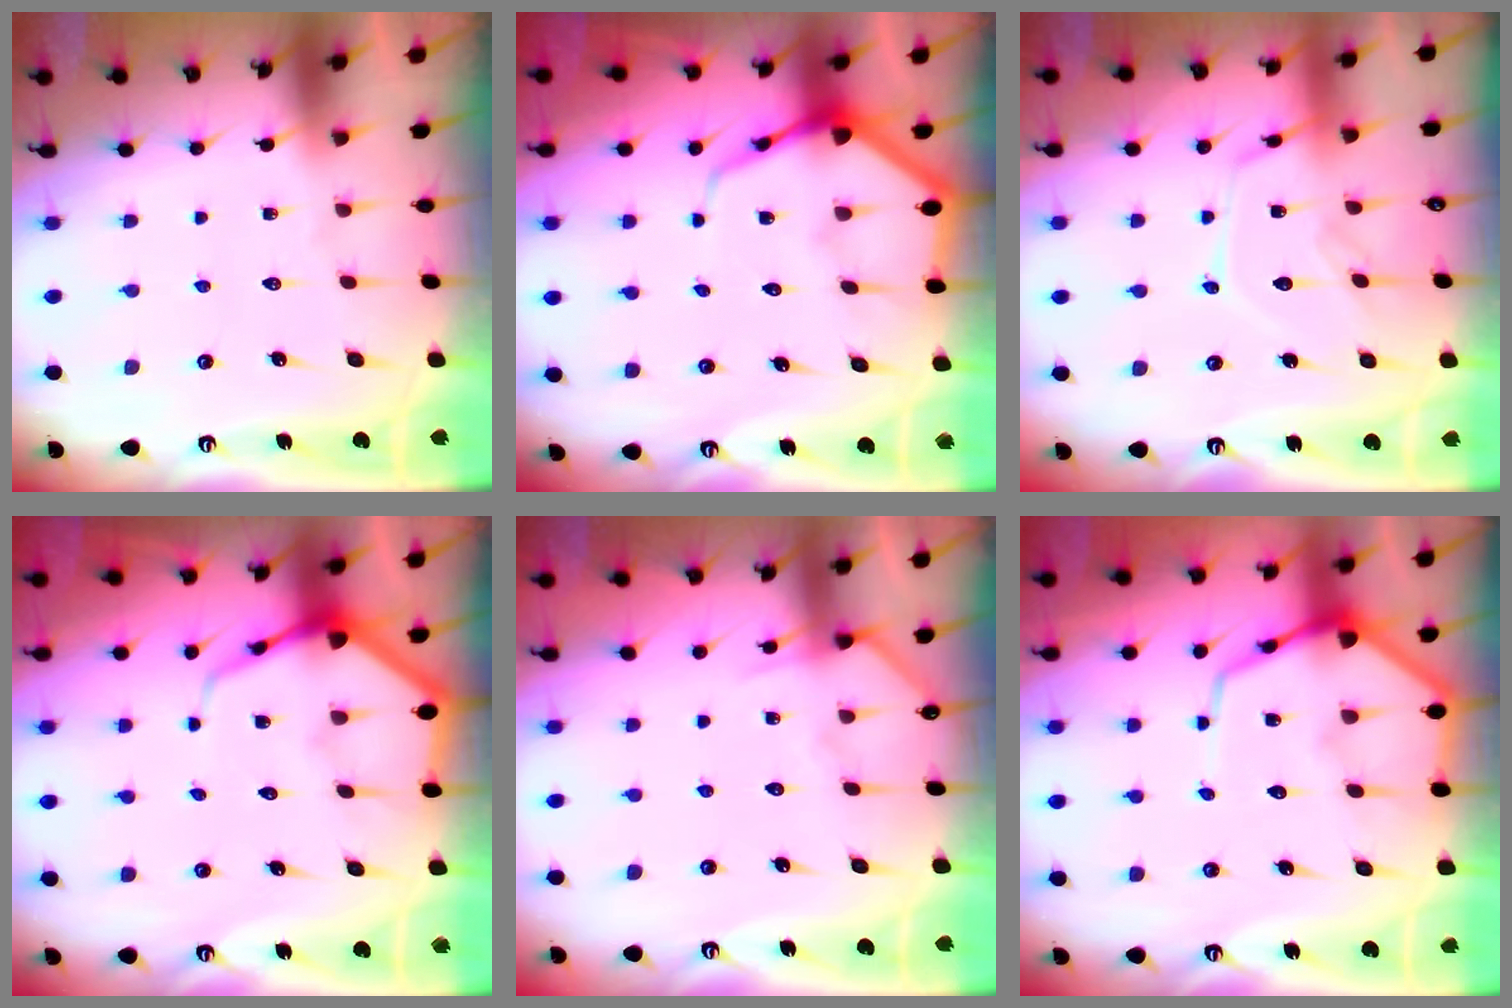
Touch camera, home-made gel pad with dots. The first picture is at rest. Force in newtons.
{"total": 6.3, "press": 6.3, "slide": 0.6}
{"total": 12.7, "press": 12.7, "slide": 0.6}
{"total": 6.3, "press": 6.3, "slide": 0.6}
{"total": 6.0, "press": 5.9, "slide": 0.7}
{"total": 11.0, "press": 11.0, "slide": 1.0}